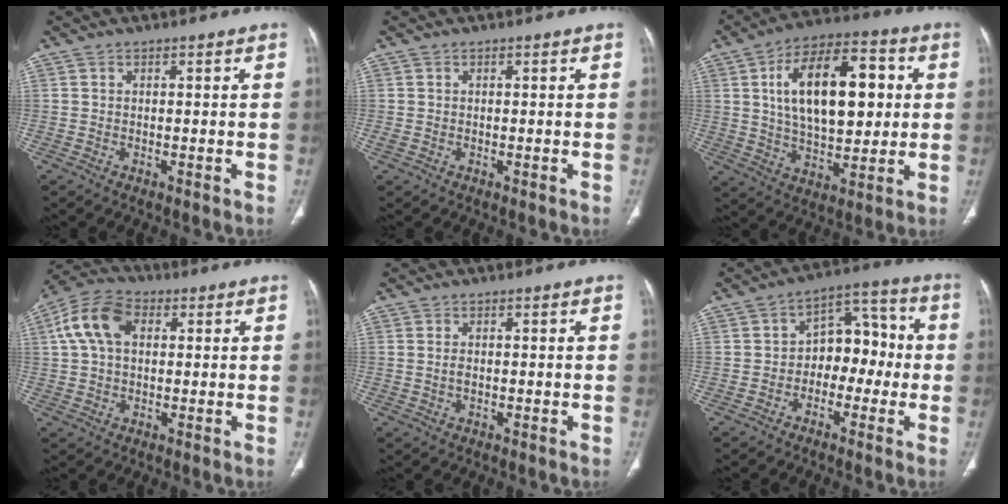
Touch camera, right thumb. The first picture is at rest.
{"total": 1.0, "force": [-0.2, 0.6, 0.7], "torque": [-0.013, -0.001, 0.001]}
{"total": 20.7, "force": [4.0, 10.9, 17.2], "torque": [-0.248, 0.008, 0.066]}
{"total": 10.4, "force": [2.6, 6.8, 7.4], "torque": [-0.144, 0.026, 0.041]}
{"total": 1.3, "force": [-0.1, 0.7, 1.0], "torque": [-0.023, 0.000, 0.001]}
{"total": 10.0, "force": [-1.4, 7.0, 7.0], "torque": [-0.055, 0.044, -0.037]}